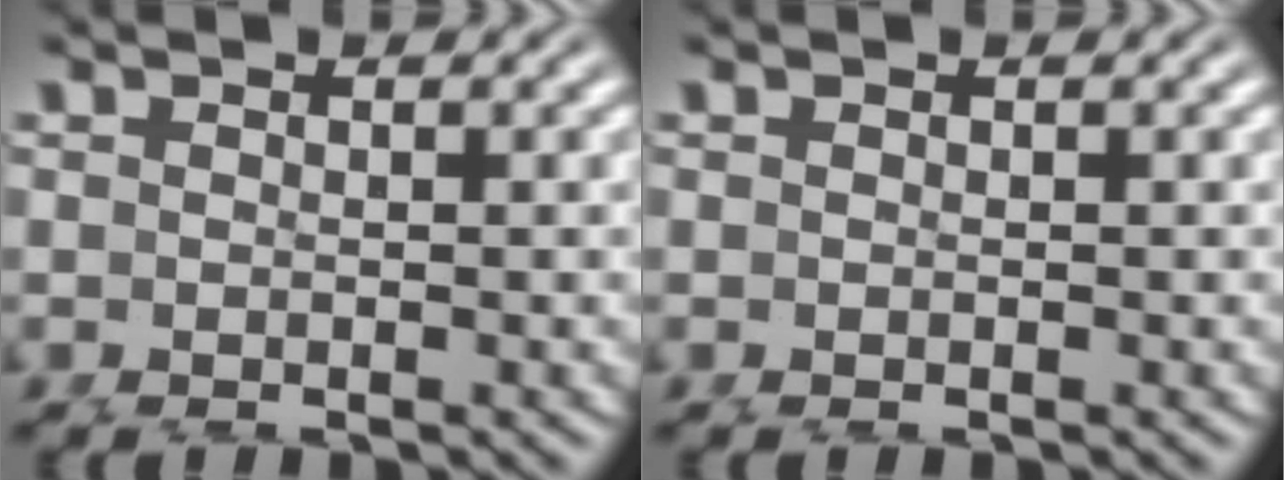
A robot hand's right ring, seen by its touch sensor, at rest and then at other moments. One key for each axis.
{"total": 0.0}